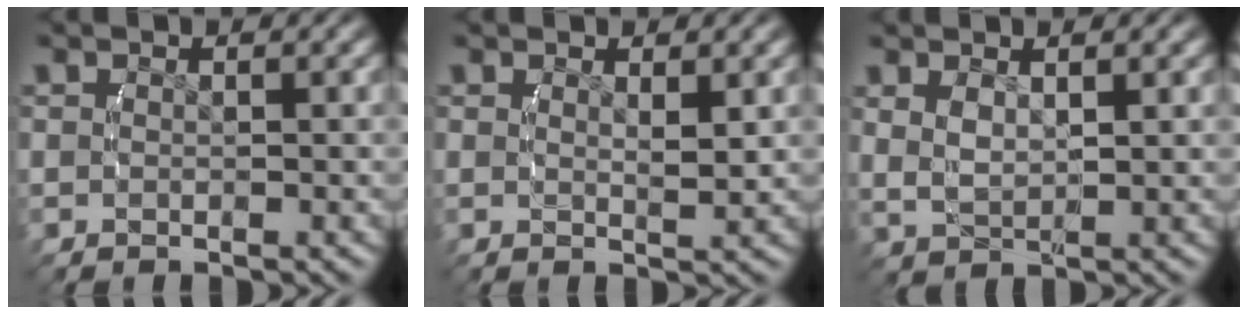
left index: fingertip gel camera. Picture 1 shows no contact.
{"total": 1.2, "force": [0.9, -0.3, 0.7], "torque": [-0.010, -0.011, 0.017]}
{"total": 2.7, "force": [1.3, 1.5, 1.9], "torque": [-0.038, -0.001, 0.027]}